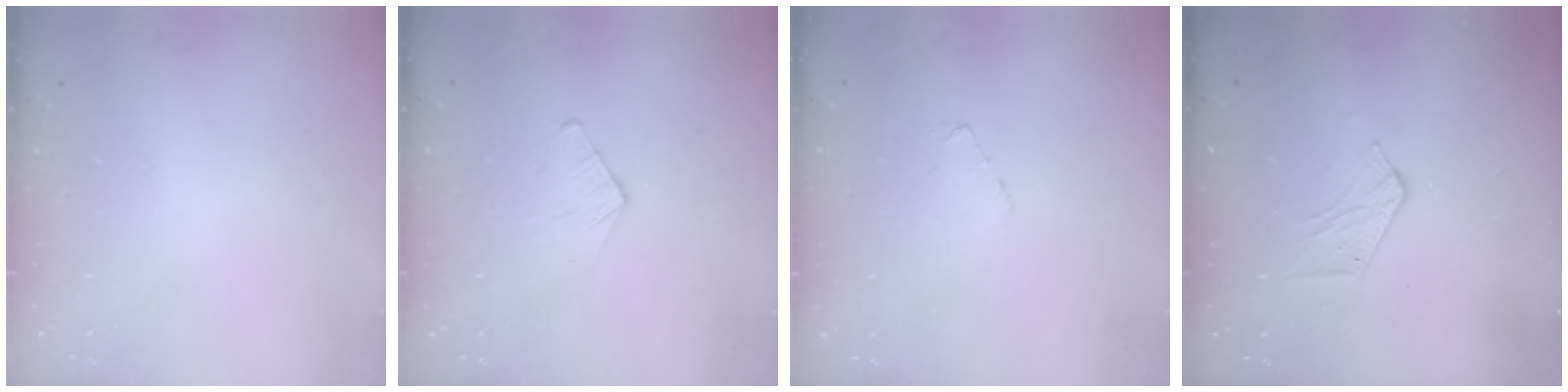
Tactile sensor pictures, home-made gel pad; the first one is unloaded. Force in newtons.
{"total": 4.4, "press": 4.3, "slide": 0.4}
{"total": 2.5, "press": 2.5, "slide": 0.2}
{"total": 5.3, "press": 5.3, "slide": 0.2}